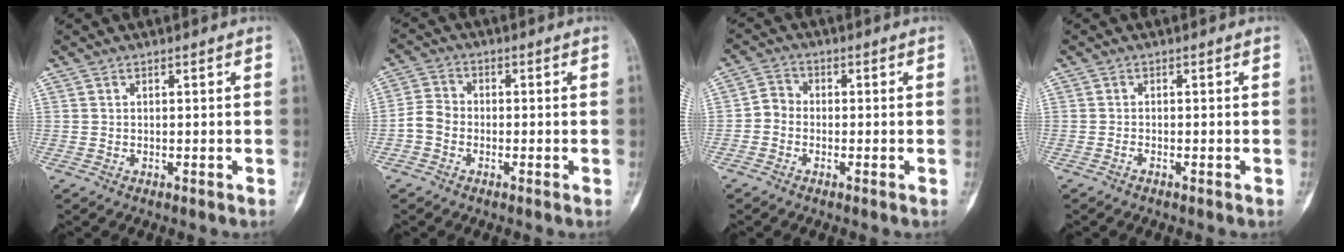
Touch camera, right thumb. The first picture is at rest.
{"total": 4.2, "force": [-1.4, 3.4, 2.1], "torque": [-0.032, 0.012, -0.038]}
{"total": 3.2, "force": [-1.1, 2.7, 1.4], "torque": [-0.014, 0.010, -0.034]}
{"total": 0.6, "force": [-0.5, 0.1, 0.2], "torque": [-0.002, 0.001, -0.012]}